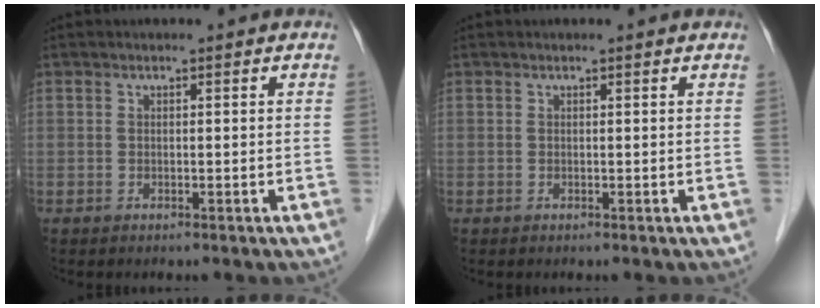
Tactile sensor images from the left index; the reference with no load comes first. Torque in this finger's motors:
{"motor_torque": [0.10, -0.04, -0.05, 0.01]}